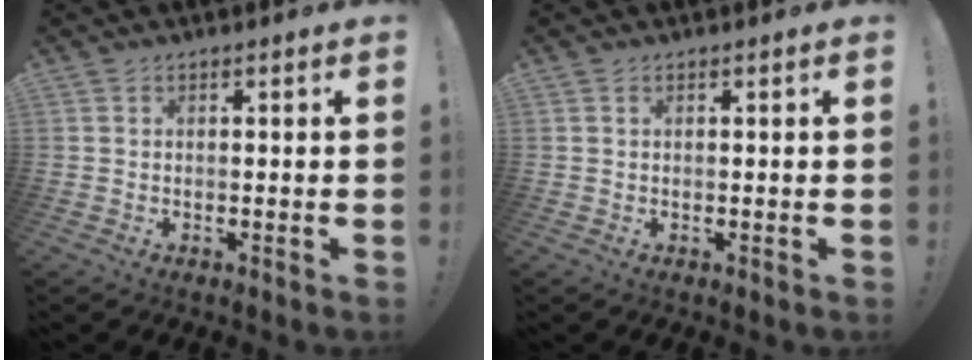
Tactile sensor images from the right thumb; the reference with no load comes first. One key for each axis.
{"total": 0.0}